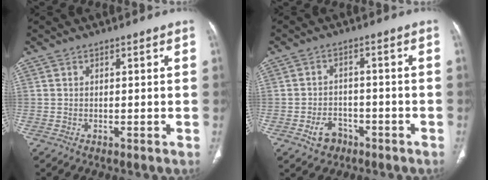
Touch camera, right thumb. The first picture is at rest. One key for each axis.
{"total": 4.8, "fx": -2.6, "fy": 3.6, "fz": 2.0, "tx": -0.021, "ty": 0.026, "tz": -0.035}